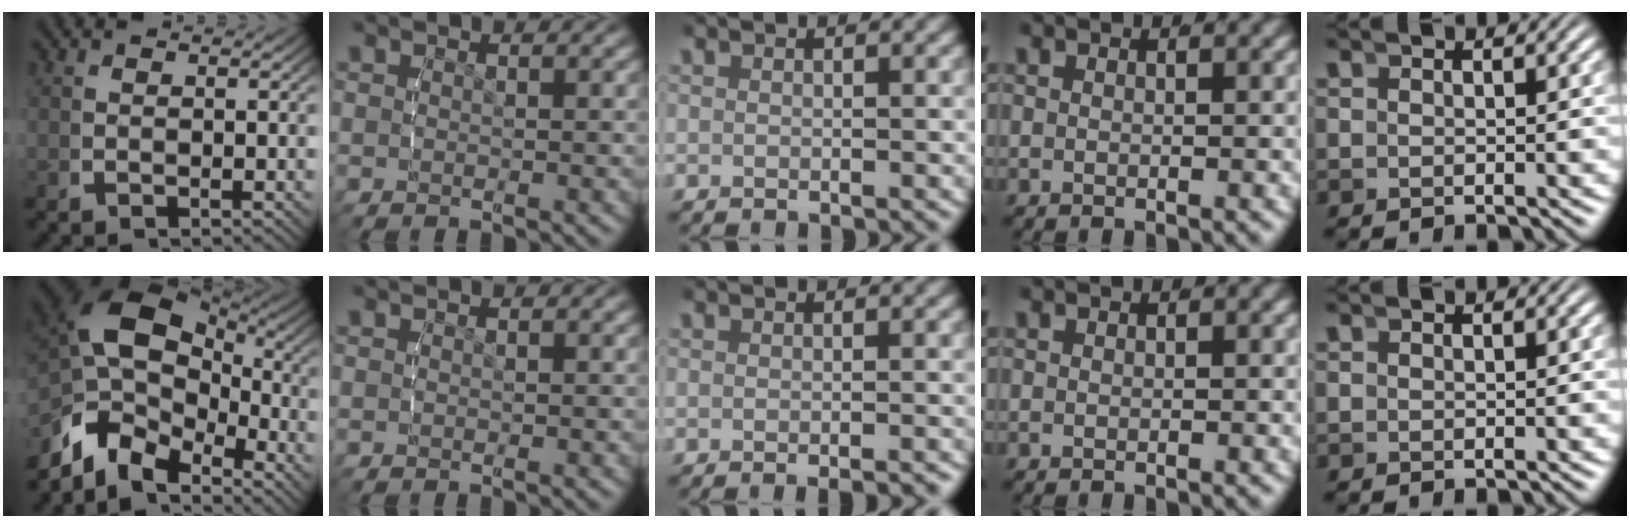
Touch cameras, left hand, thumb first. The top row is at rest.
{"thumb": {"total": 14.9, "force": [-1.0, 10.4, 10.7], "torque": [-0.229, -0.040, -0.010]}, "middle": {"total": 1.6, "force": [-1.3, 0.2, 0.9], "torque": [-0.003, 0.002, -0.020]}}